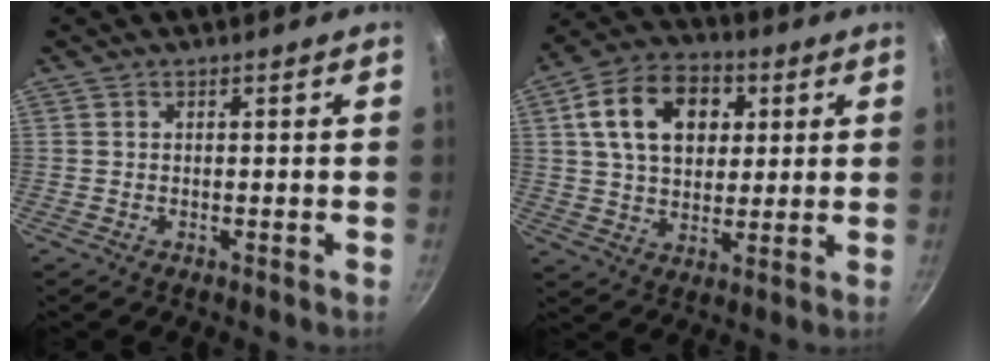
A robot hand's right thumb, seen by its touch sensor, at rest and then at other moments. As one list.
[{"total": 15.7, "force": [4.4, 11.0, 10.3], "torque": [-0.147, 0.008, 0.065]}]